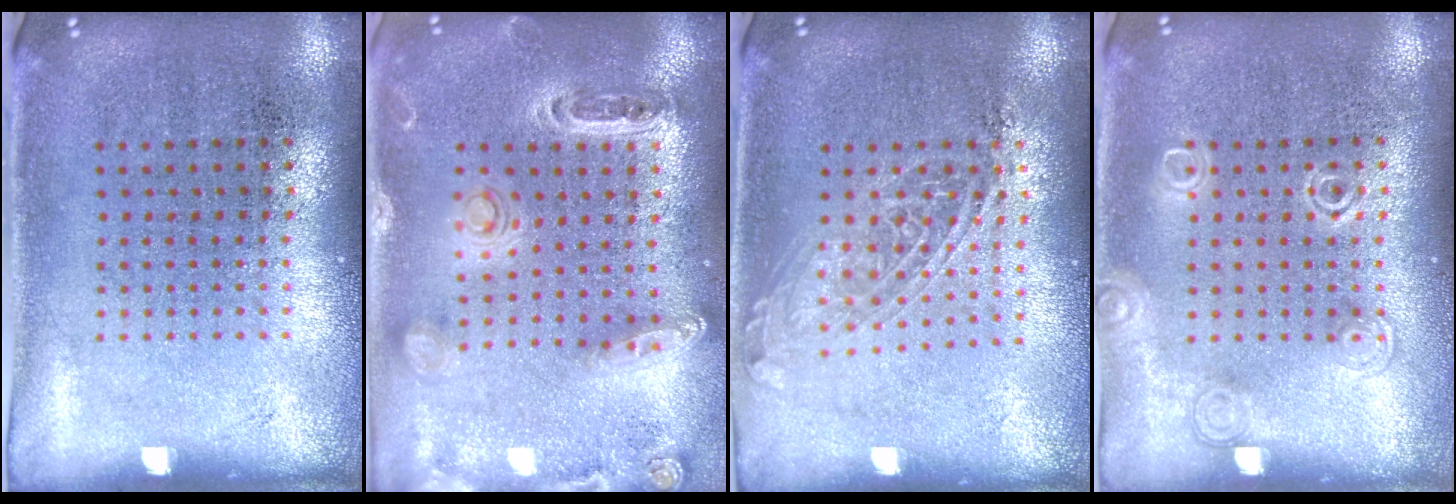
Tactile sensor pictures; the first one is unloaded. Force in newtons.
{"total": 1.3, "press": 1.2, "slide": 0.2}
{"total": 1.6, "press": 1.3, "slide": 0.9}
{"total": 1.7, "press": 1.7, "slide": 0.3}